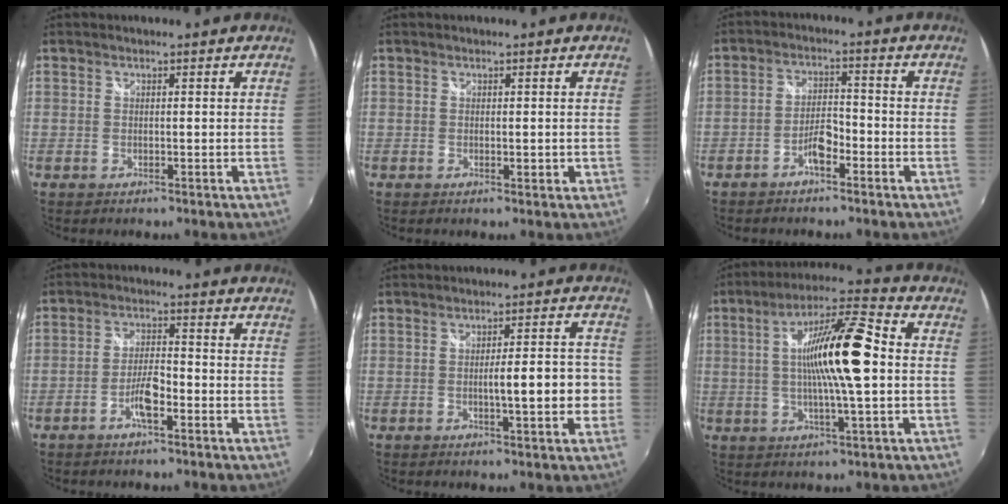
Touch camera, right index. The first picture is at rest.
{"total": 1.5, "force": [-0.1, 0.6, 1.4], "torque": [-0.018, -0.001, -0.001]}
{"total": 4.4, "force": [-2.8, 1.4, 3.1], "torque": [-0.066, 0.008, -0.048]}
{"total": 5.0, "force": [-2.7, 1.2, 4.1], "torque": [-0.086, 0.004, -0.050]}
{"total": 8.1, "force": [-1.6, 1.5, 7.7], "torque": [-0.119, 0.001, -0.017]}
{"total": 15.0, "force": [0.5, 2.0, 14.9], "torque": [-0.265, 0.011, 0.000]}